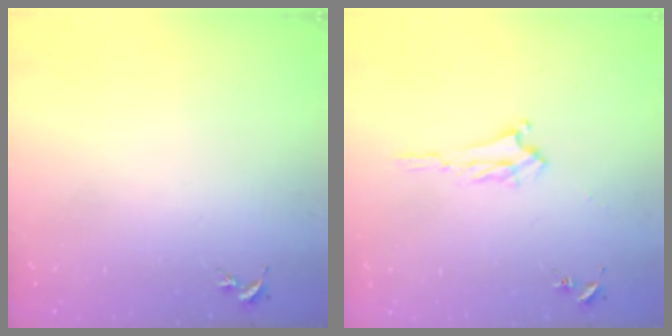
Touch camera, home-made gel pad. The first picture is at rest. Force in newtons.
{"total": 2.4, "press": 2.4, "slide": 0.4}